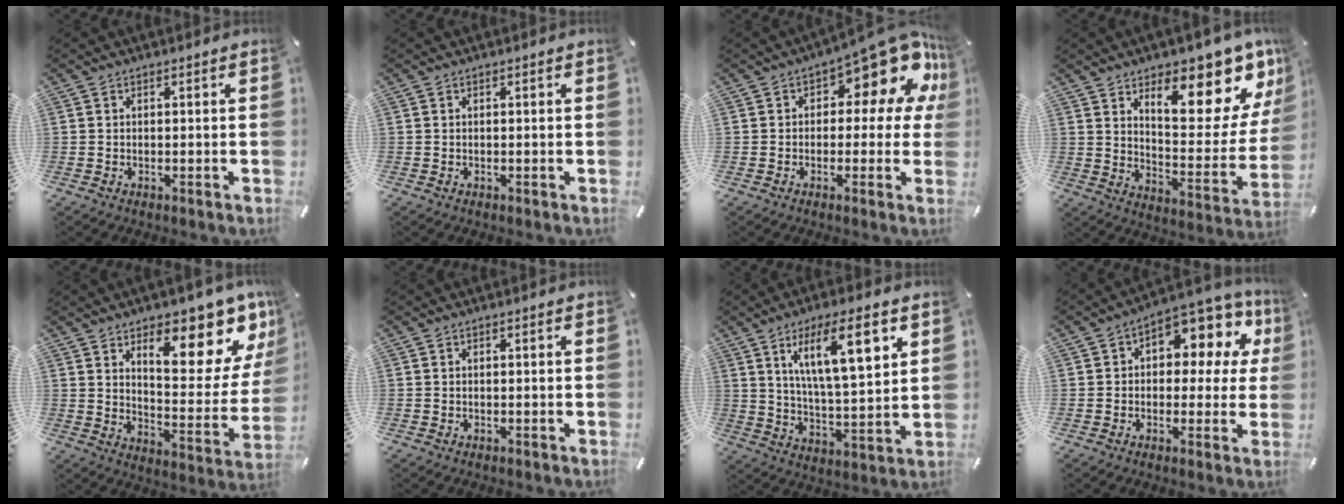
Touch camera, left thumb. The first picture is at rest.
{"total": 0.0}
{"total": 14.6, "force": [8.0, 6.2, 10.6], "torque": [-0.136, -0.067, 0.131]}
{"total": 16.8, "force": [11.6, 6.9, 10.1], "torque": [-0.110, -0.106, 0.185]}
{"total": 16.6, "force": [11.2, 6.8, 10.2], "torque": [-0.121, -0.098, 0.177]}
{"total": 0.0}
{"total": 15.9, "force": [7.9, 5.2, 12.8], "torque": [-0.214, -0.020, 0.126]}
{"total": 10.2, "force": [4.1, 6.4, 6.8], "torque": [-0.086, -0.038, 0.073]}